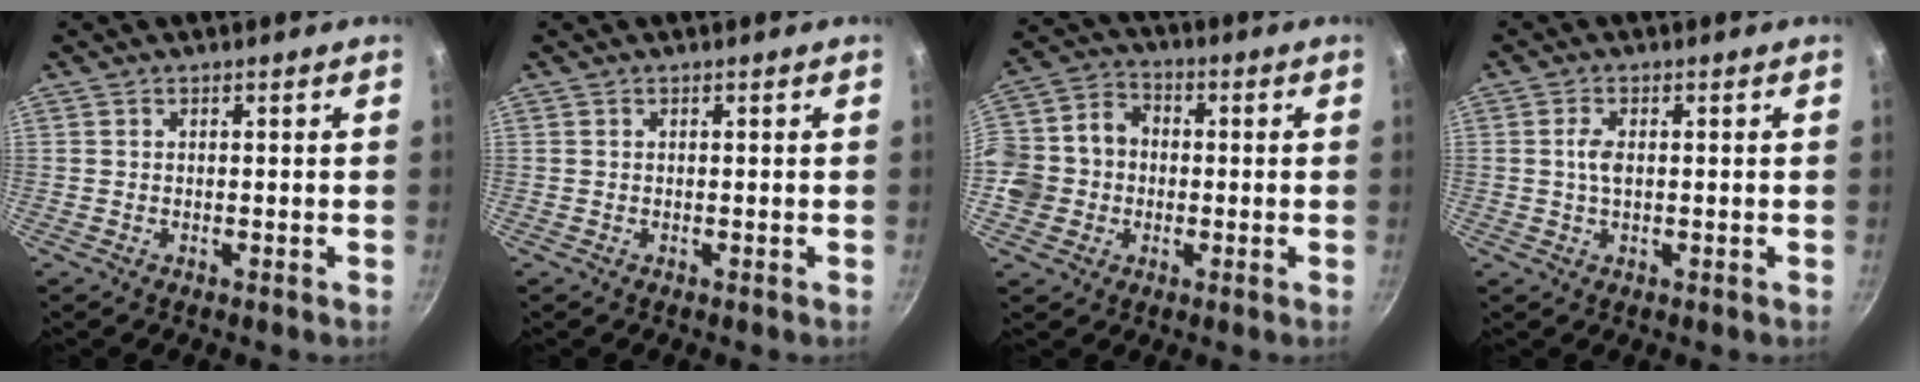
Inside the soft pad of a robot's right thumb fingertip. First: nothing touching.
{"total": 0.0}
{"total": 13.0, "force": [-1.4, 11.3, 6.2], "torque": [-0.101, 0.032, -0.039]}
{"total": 2.8, "force": [0.2, 1.5, 2.3], "torque": [-0.045, 0.004, 0.002]}